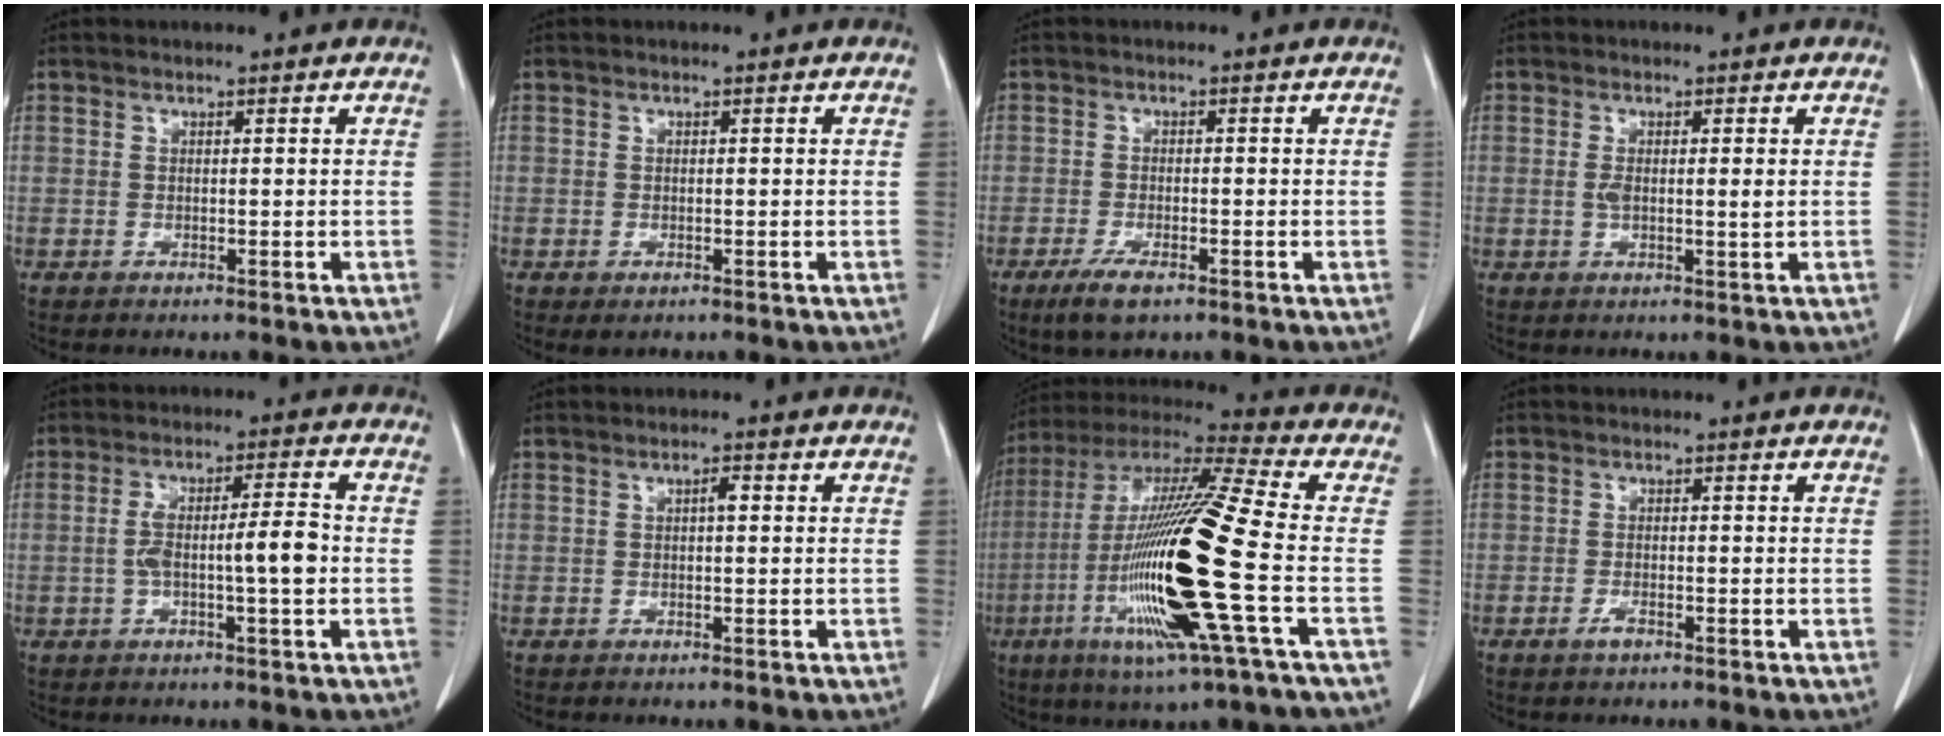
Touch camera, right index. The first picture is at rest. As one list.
[{"total": 1.0, "force": [-0.5, 0.6, 0.6], "torque": [-0.011, -0.001, -0.001]}, {"total": 4.4, "force": [-2.7, 1.2, 3.2], "torque": [-0.069, -0.007, -0.045]}, {"total": 2.7, "force": [0.1, 0.6, 2.6], "torque": [-0.051, -0.001, 0.003]}, {"total": 7.2, "force": [-1.1, 0.7, 7.1], "torque": [-0.134, 0.016, -0.018]}, {"total": 1.3, "force": [0.2, 0.3, 1.2], "torque": [-0.019, 0.004, 0.003]}, {"total": 23.3, "force": [-5.6, 0.4, 22.6], "torque": [-0.468, -0.028, -0.116]}, {"total": 1.5, "force": [-1.0, 0.4, 1.1], "torque": [-0.025, -0.001, -0.018]}]